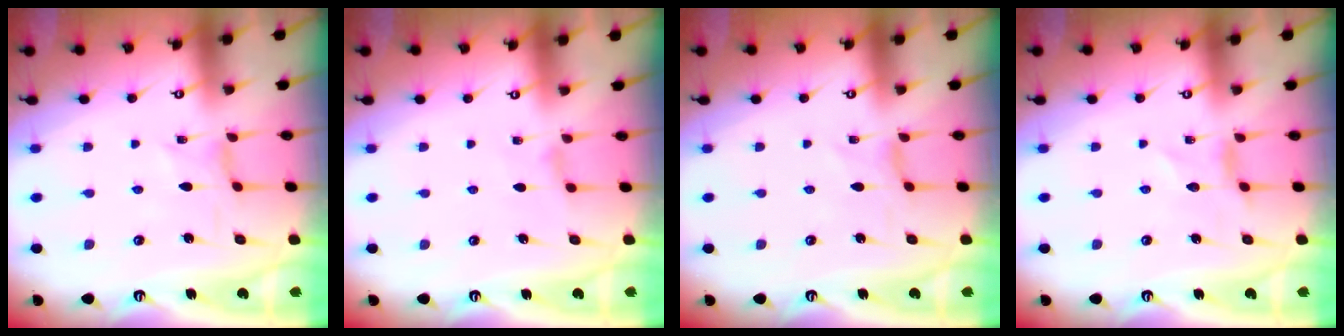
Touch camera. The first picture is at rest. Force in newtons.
{"total": 1.1, "press": 1.1, "slide": 0.3}
{"total": 0.0}
{"total": 1.7, "press": 1.7, "slide": 0.1}